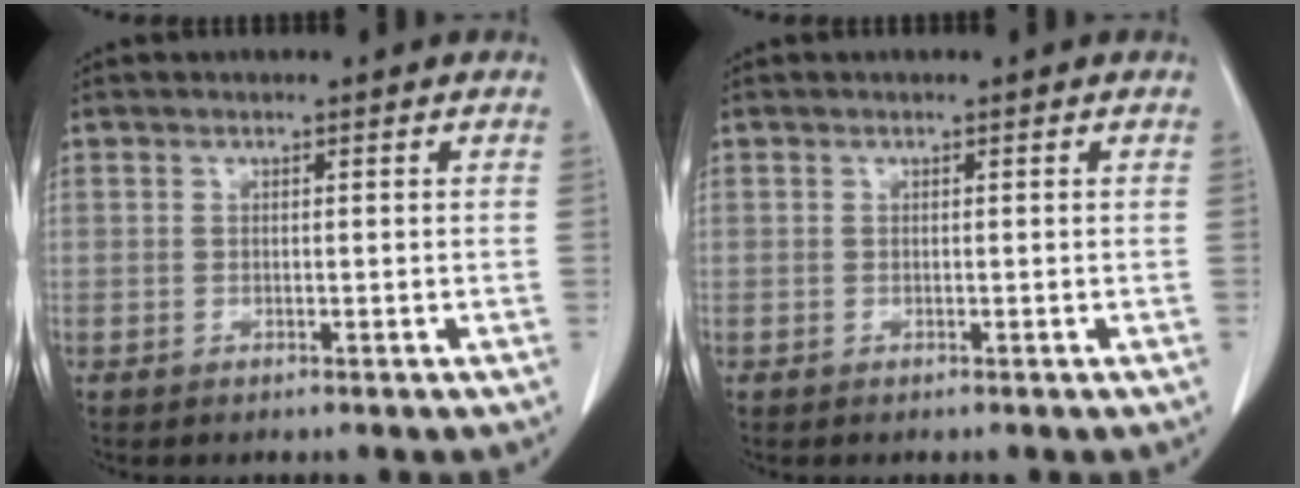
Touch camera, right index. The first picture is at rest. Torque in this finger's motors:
{"motor_torque": [-0.02, 0.01, 0.01, 0.00]}